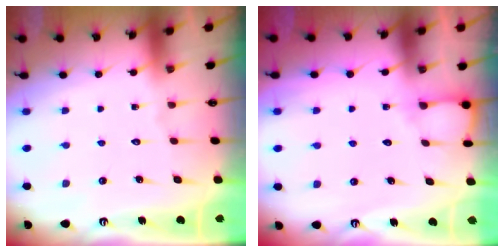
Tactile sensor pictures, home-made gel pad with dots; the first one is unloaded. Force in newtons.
{"total": 3.8, "press": 3.8, "slide": 0.3}